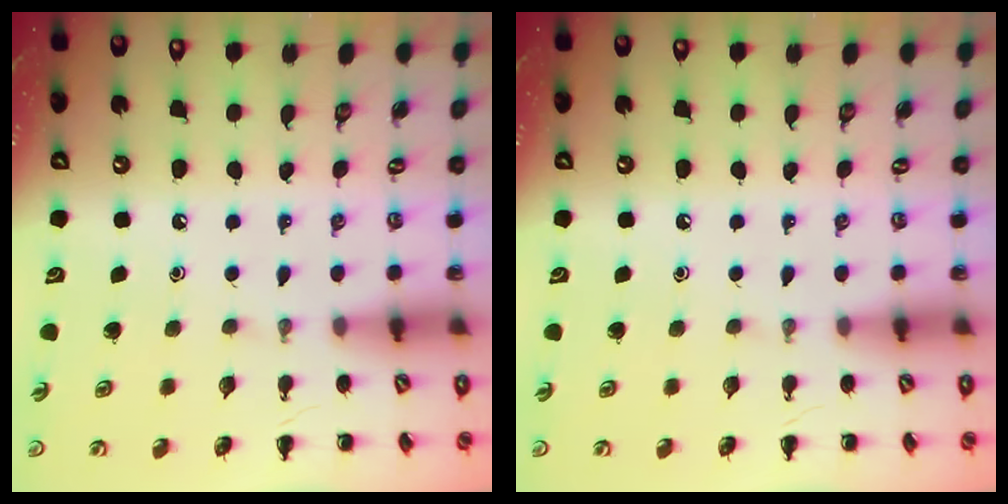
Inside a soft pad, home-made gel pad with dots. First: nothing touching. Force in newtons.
{"total": 0.0}